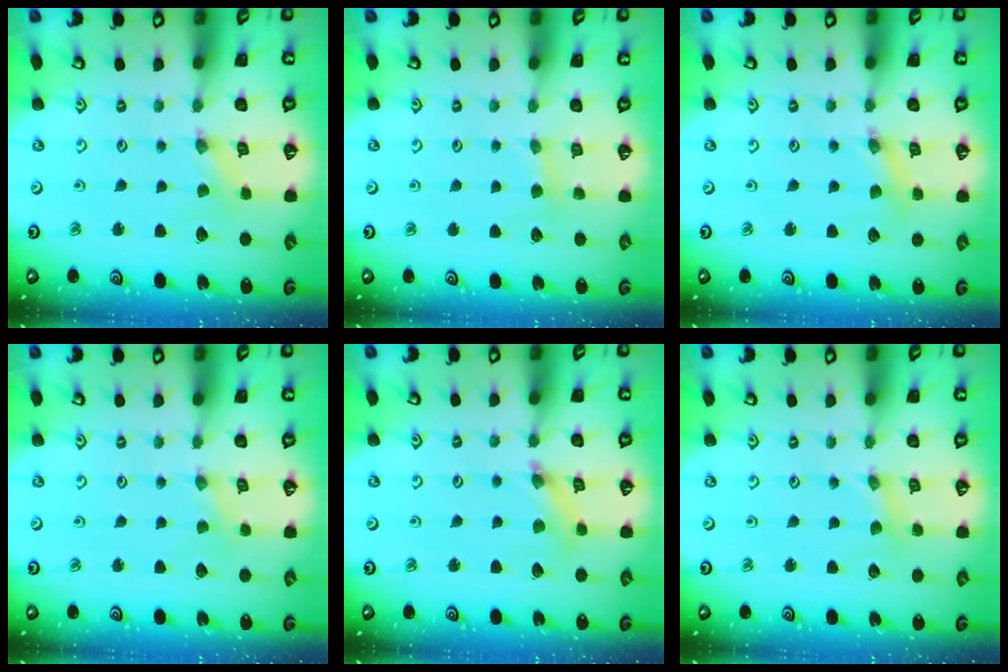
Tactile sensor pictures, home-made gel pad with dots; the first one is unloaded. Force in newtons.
{"total": 3.8, "press": 3.7, "slide": 0.6}
{"total": 2.5, "press": 2.5, "slide": 0.3}
{"total": 0.0}
{"total": 4.3, "press": 4.3, "slide": 0.5}
{"total": 0.7, "press": 0.7, "slide": 0.2}